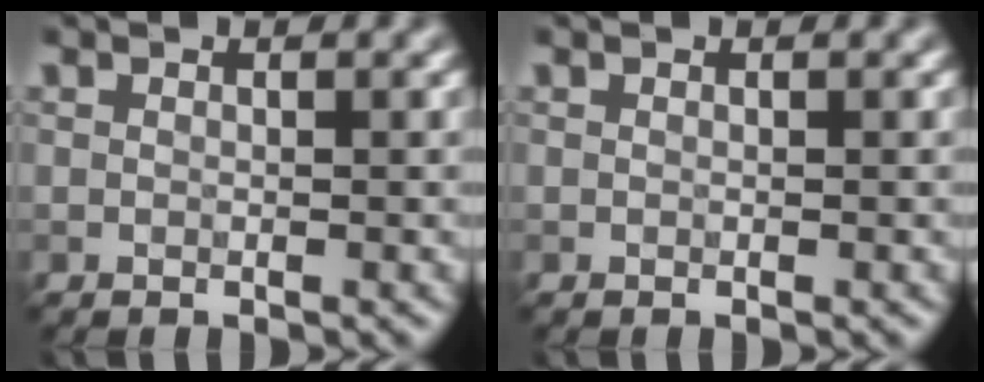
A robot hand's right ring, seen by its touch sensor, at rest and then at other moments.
{"total": 0.0}